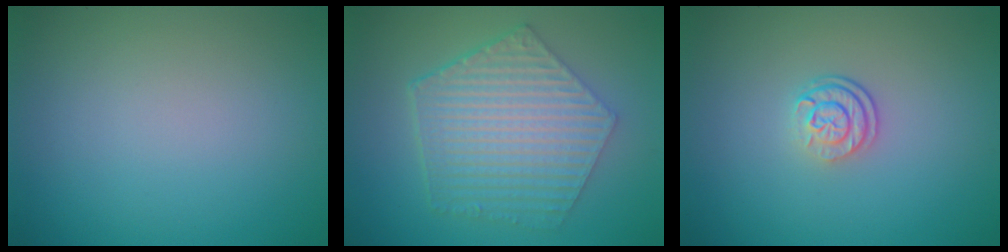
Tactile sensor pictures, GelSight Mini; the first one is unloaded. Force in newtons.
{"total": 6.8, "press": 5.0, "slide": 4.6}
{"total": 2.6, "press": 1.9, "slide": 1.8}